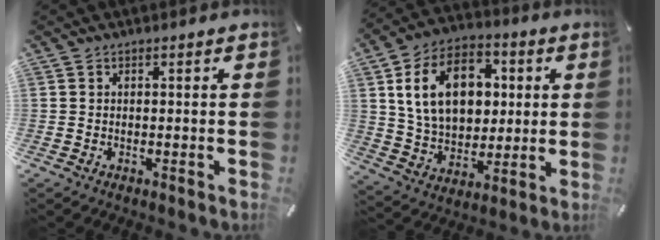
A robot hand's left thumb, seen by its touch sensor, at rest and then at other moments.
{"total": 16.9, "force": [4.1, 12.4, 10.8], "torque": [-0.200, 0.006, 0.075]}